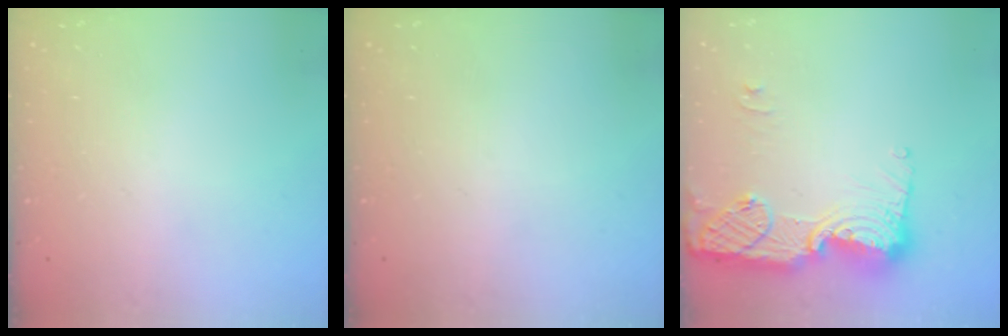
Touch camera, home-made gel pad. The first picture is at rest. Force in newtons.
{"total": 0.0}
{"total": 16.5, "press": 16.5, "slide": 1.1}